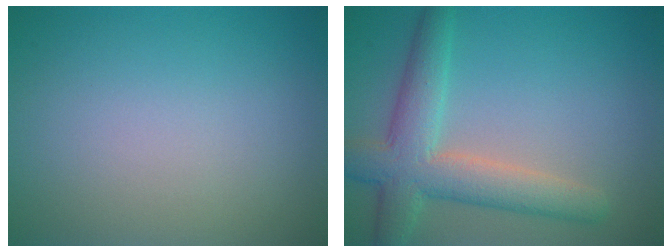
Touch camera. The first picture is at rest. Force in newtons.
{"total": 5.8, "press": 5.8, "slide": 0.3}